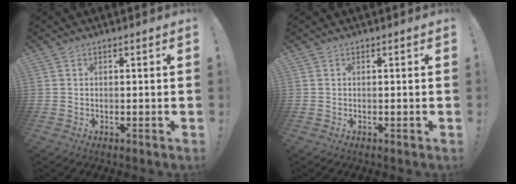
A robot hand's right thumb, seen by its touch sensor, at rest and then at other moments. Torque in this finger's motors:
{"motor_torque": [0.29, -0.04, 0.16, 0.18, -0.01]}